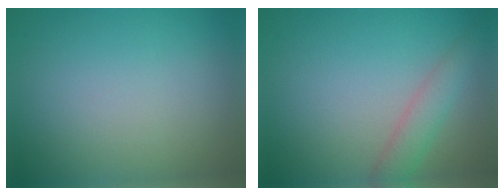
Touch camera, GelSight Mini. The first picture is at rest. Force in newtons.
{"total": 2.5, "press": 2.5, "slide": 0.1}